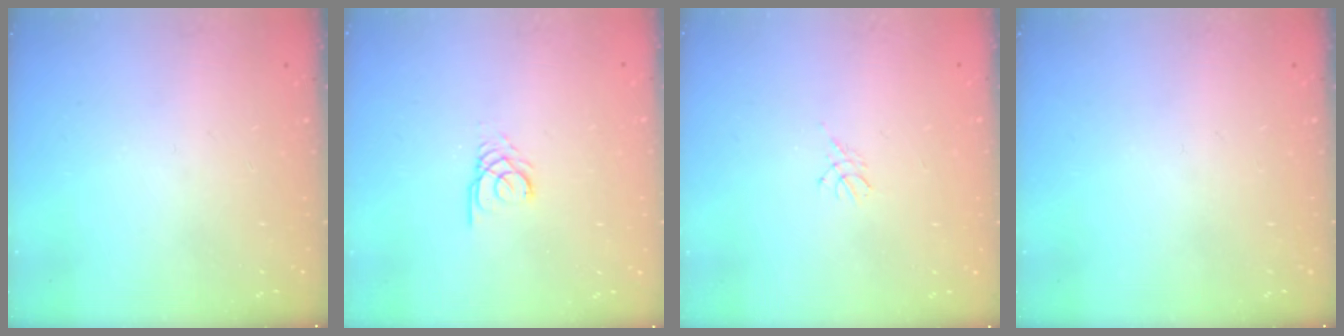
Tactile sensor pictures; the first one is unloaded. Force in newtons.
{"total": 2.7, "press": 2.7, "slide": 0.3}
{"total": 3.0, "press": 2.9, "slide": 0.6}
{"total": 0.0}